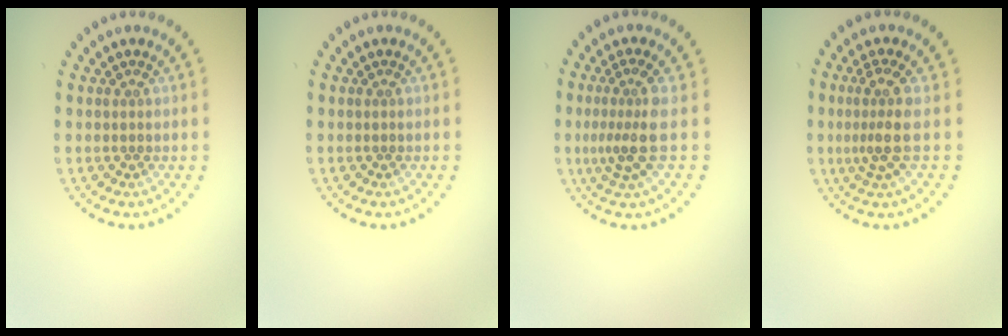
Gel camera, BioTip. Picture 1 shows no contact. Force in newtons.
{"total": 0.0}
{"total": 3.2, "press": 2.2, "slide": 2.4}
{"total": 2.8, "press": 2.0, "slide": 1.9}